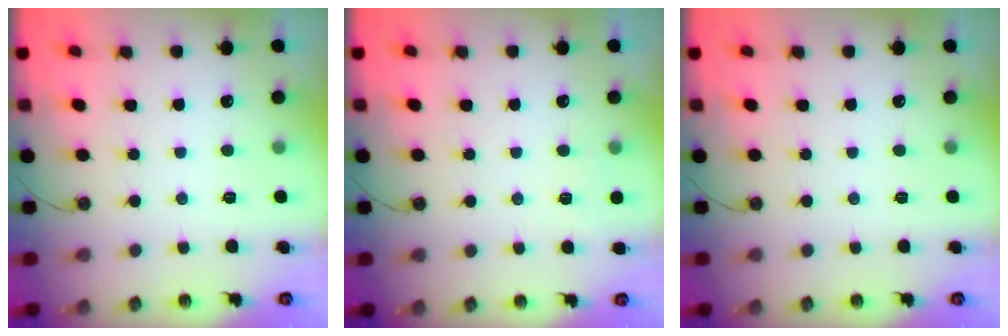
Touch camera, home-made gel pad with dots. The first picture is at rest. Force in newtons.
{"total": 2.8, "press": 2.3, "slide": 1.5}
{"total": 0.0}